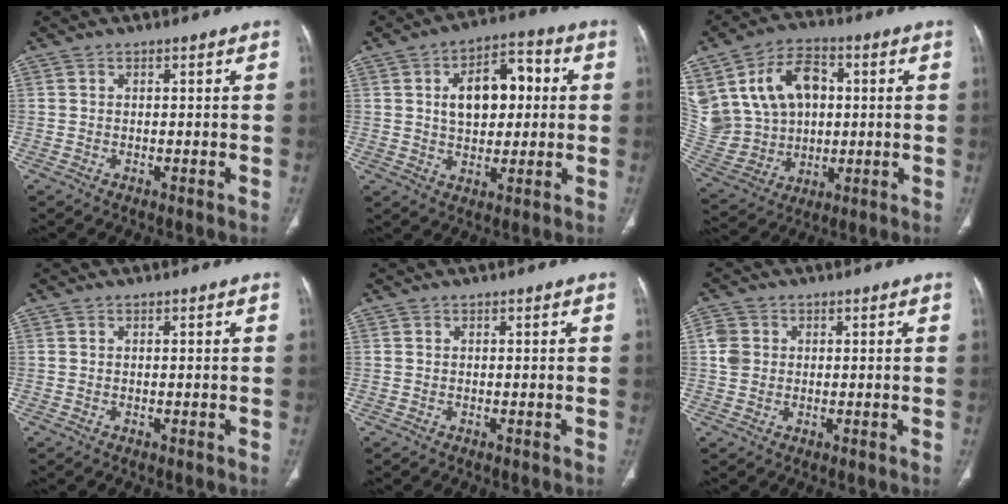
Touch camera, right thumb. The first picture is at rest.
{"total": 12.4, "force": [2.1, 7.6, 9.7], "torque": [-0.119, 0.018, 0.029]}
{"total": 23.0, "force": [5.6, 17.5, 13.8], "torque": [-0.278, 0.026, 0.125]}
{"total": 0.0}
{"total": 0.0}
{"total": 3.7, "force": [0.5, 3.3, 1.5], "torque": [-0.021, 0.003, 0.008]}